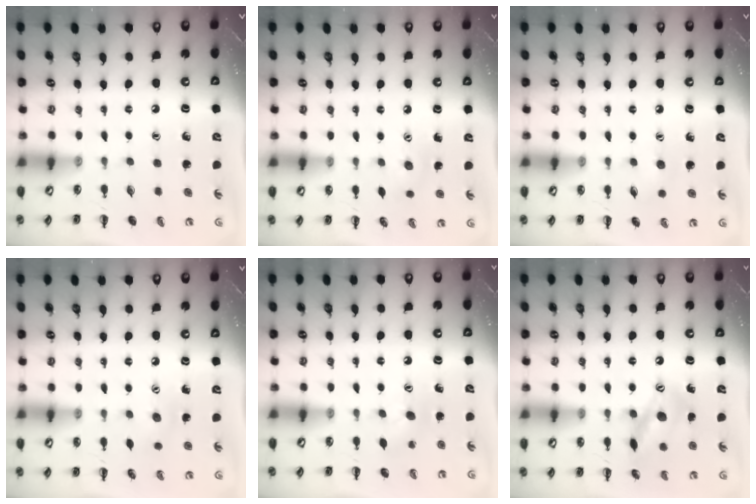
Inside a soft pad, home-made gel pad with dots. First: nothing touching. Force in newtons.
{"total": 5.7, "press": 5.5, "slide": 1.4}
{"total": 4.4, "press": 4.2, "slide": 1.2}
{"total": 6.2, "press": 6.1, "slide": 1.3}
{"total": 5.6, "press": 5.4, "slide": 1.4}
{"total": 13.6, "press": 13.3, "slide": 2.9}